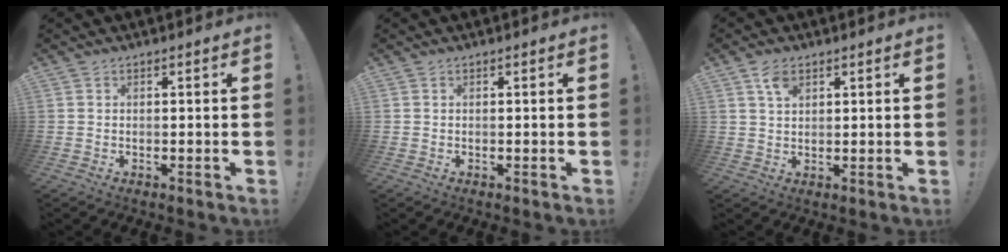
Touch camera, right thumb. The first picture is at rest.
{"total": 0.0}
{"total": 4.4, "force": [2.6, 2.3, 2.7], "torque": [-0.046, -0.008, 0.046]}